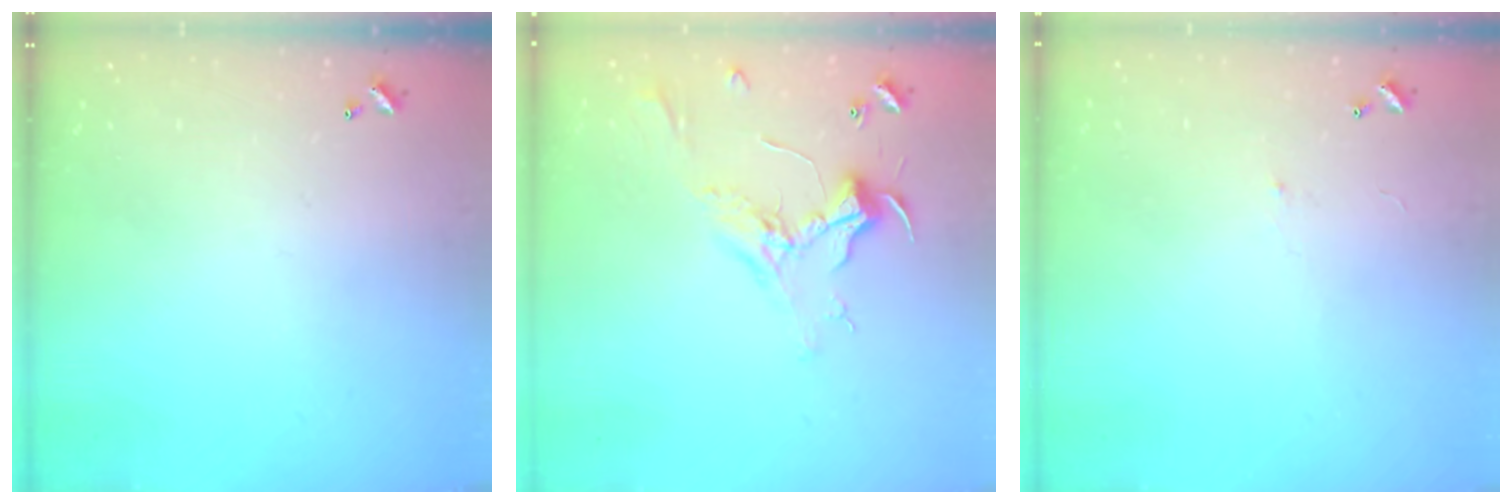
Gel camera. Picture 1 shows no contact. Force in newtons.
{"total": 2.4, "press": 2.3, "slide": 0.8}
{"total": 0.6, "press": 0.0, "slide": 0.6}